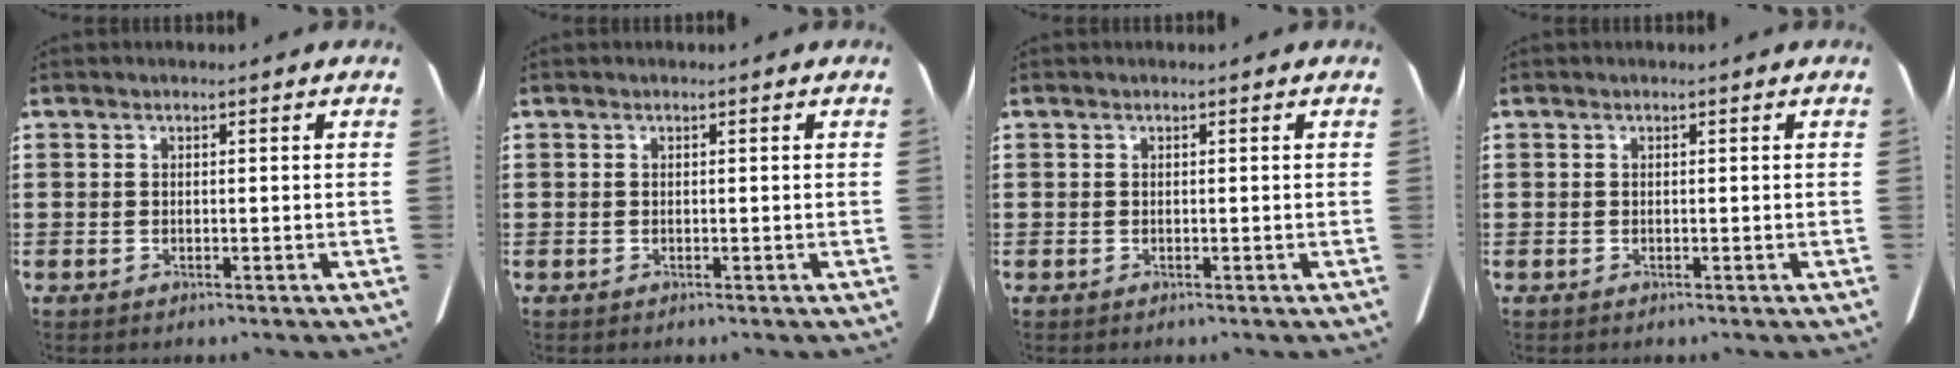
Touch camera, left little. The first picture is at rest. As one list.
[{"total": 0.0}, {"total": 0.0}, {"total": 0.0}]